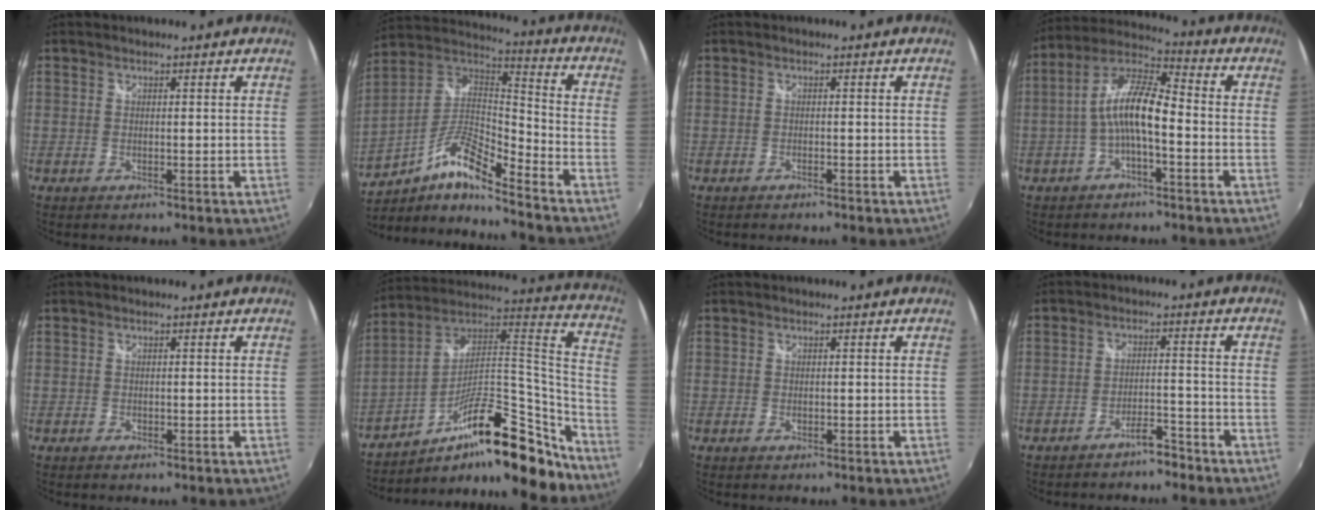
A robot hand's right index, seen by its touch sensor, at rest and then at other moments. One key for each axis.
{"total": 15.6, "fx": -9.5, "fy": 3.3, "fz": 11.9, "tx": -0.233, "ty": -0.011, "tz": -0.185}
{"total": 1.0, "fx": -0.9, "fy": 0.3, "fz": 0.3, "tx": -0.011, "ty": -0.002, "tz": -0.016}
{"total": 9.9, "fx": -2.5, "fy": 2.9, "fz": 9.1, "tx": -0.195, "ty": 0.020, "tz": -0.050}
{"total": 0.5, "fx": -0.3, "fy": 0.5, "fz": 0.1, "tx": -0.001, "ty": -0.003, "tz": -0.005}
{"total": 25.3, "fx": -16.9, "fy": 9.0, "fz": 16.5, "tx": -0.236, "ty": 0.033, "tz": -0.258}
{"total": 0.5, "fx": -0.2, "fy": 0.5, "fz": 0.2, "tx": -0.002, "ty": -0.002, "tz": -0.004}
{"total": 4.2, "fx": -3.7, "fy": 1.0, "fz": 1.7, "tx": -0.041, "ty": 0.006, "tz": -0.057}